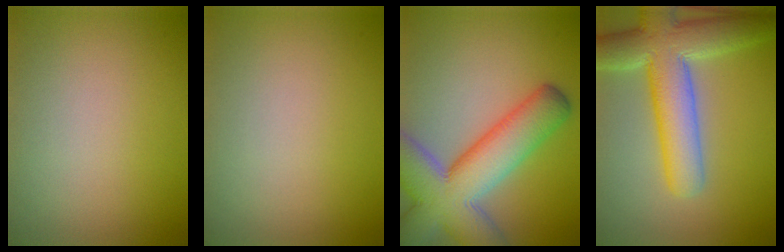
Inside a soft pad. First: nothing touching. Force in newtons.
{"total": 0.0}
{"total": 11.5, "press": 11.5, "slide": 0.7}
{"total": 8.6, "press": 8.6, "slide": 0.7}